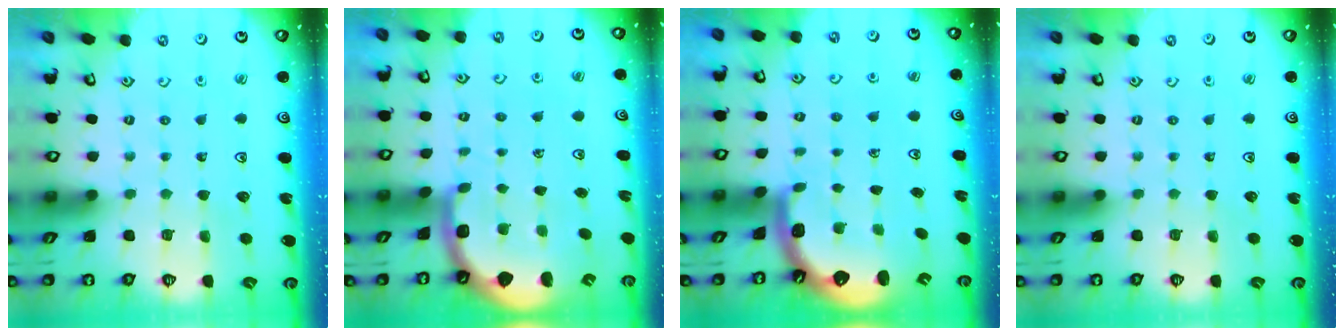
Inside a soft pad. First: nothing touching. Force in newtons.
{"total": 3.7, "press": 3.2, "slide": 1.8}
{"total": 1.4, "press": 1.3, "slide": 0.6}
{"total": 0.0}